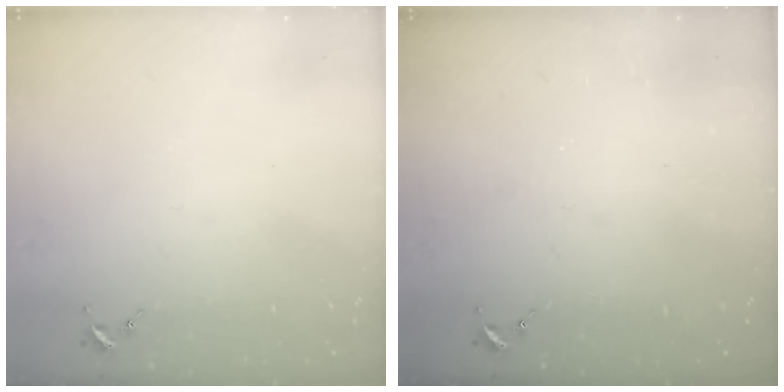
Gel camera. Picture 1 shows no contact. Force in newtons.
{"total": 0.0}